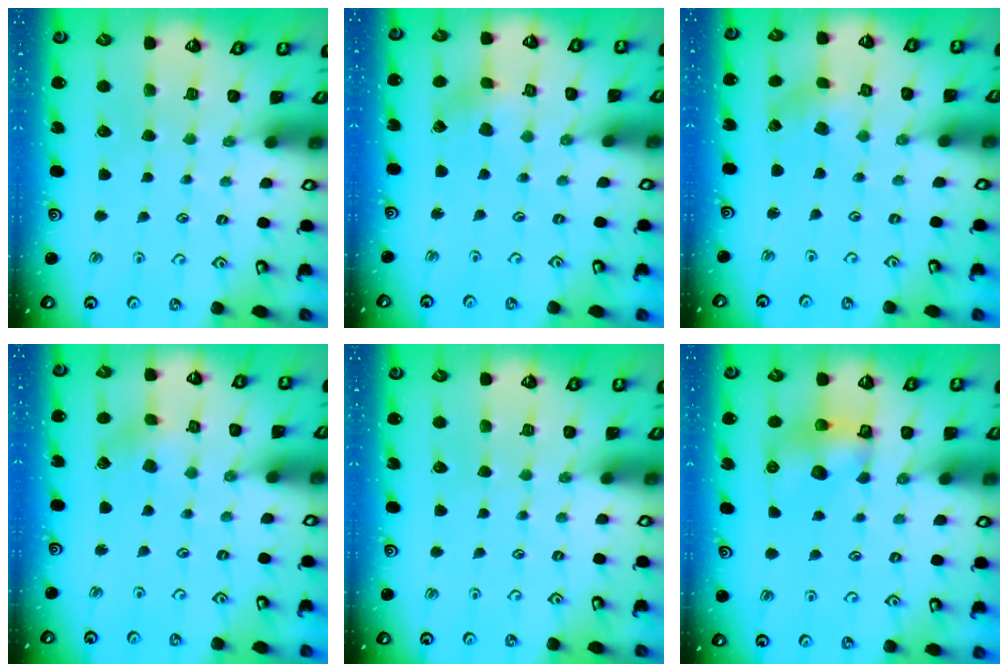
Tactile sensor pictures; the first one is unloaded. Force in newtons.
{"total": 1.9, "press": 1.9, "slide": 0.3}
{"total": 0.0}
{"total": 2.9, "press": 2.9, "slide": 0.4}
{"total": 0.0}
{"total": 6.8, "press": 6.8, "slide": 0.1}